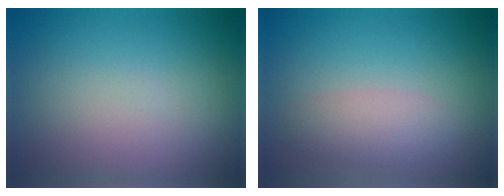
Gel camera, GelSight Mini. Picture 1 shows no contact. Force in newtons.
{"total": 2.4, "press": 2.4, "slide": 0.0}